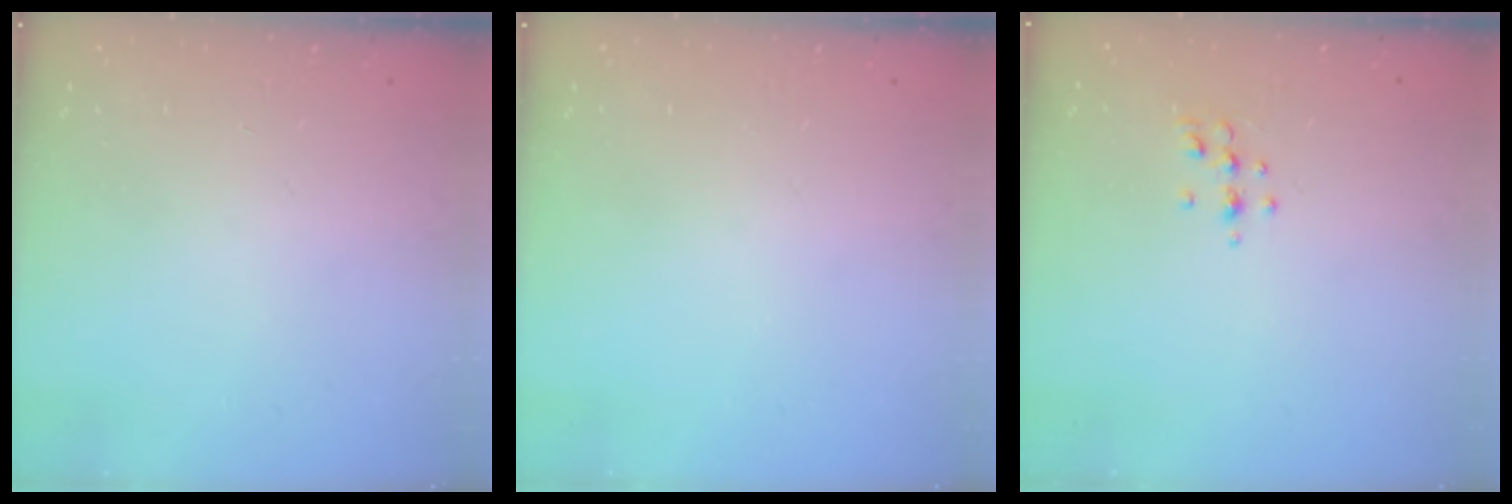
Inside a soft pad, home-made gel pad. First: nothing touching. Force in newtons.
{"total": 0.0}
{"total": 5.8, "press": 5.5, "slide": 1.8}